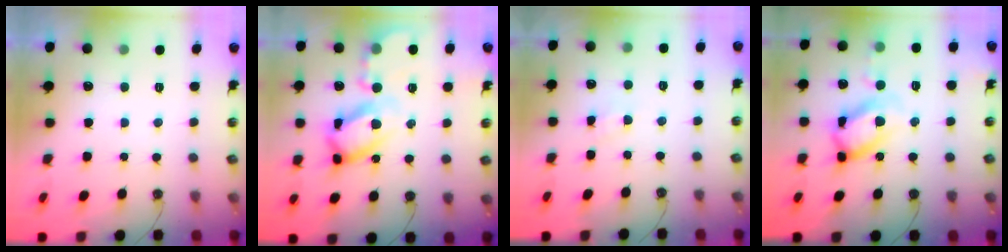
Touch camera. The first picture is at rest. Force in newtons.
{"total": 16.4, "press": 16.3, "slide": 1.6}
{"total": 4.2, "press": 4.1, "slide": 0.6}
{"total": 15.8, "press": 15.7, "slide": 1.6}